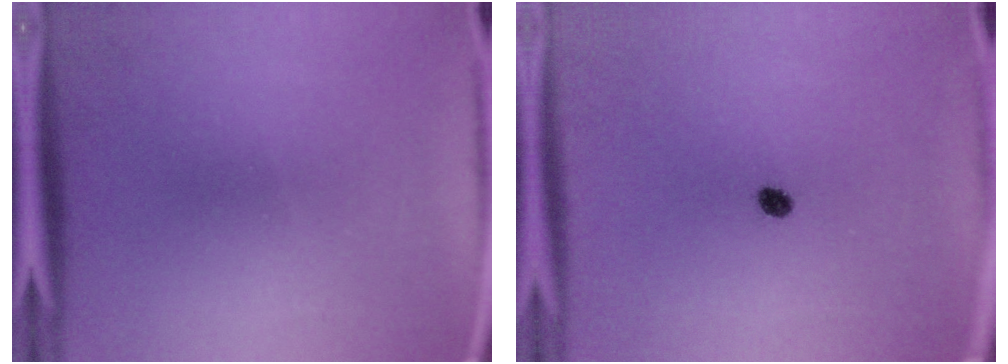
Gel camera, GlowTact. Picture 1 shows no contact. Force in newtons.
{"total": 1.7}